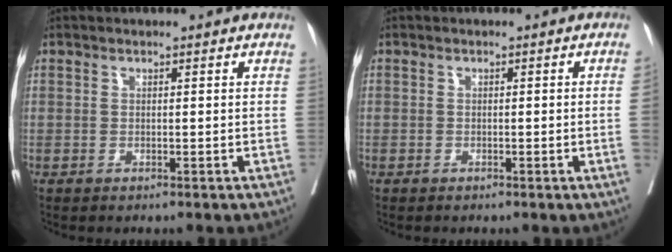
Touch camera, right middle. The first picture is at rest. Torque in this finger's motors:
{"motor_torque": [1.22, -0.92, -0.01, -0.21]}